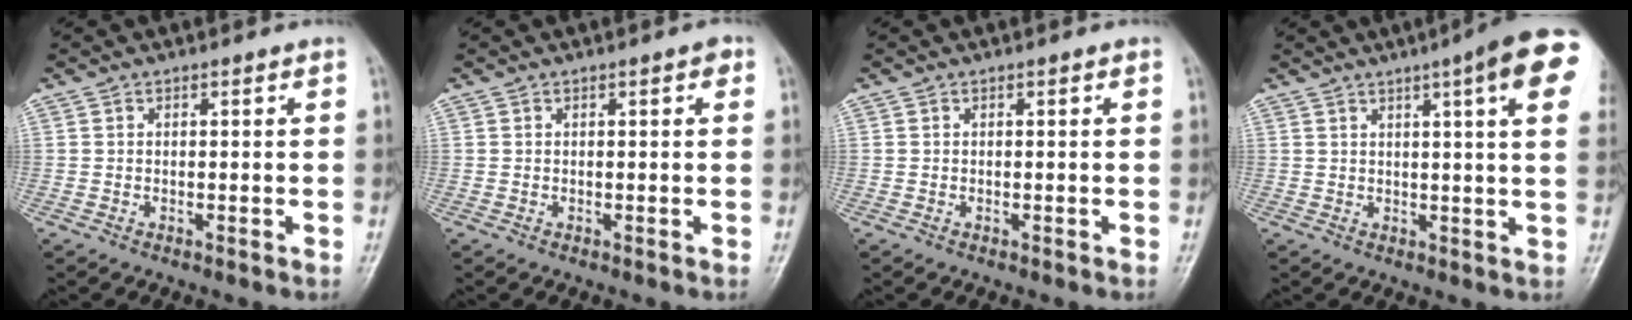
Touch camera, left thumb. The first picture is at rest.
{"total": 1.0, "force": [0.3, 0.5, 0.9], "torque": [-0.009, 0.003, 0.001]}
{"total": 0.0}
{"total": 14.3, "force": [6.5, 2.0, 12.6], "torque": [-0.153, -0.006, 0.071]}